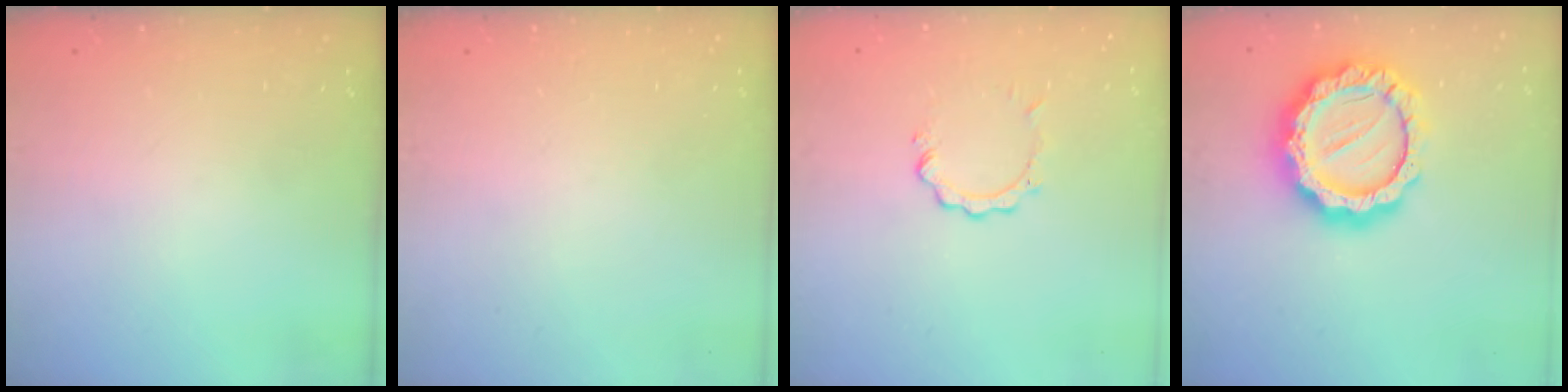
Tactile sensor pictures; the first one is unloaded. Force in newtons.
{"total": 0.0}
{"total": 2.1, "press": 2.1, "slide": 0.2}
{"total": 18.3, "press": 18.2, "slide": 1.5}